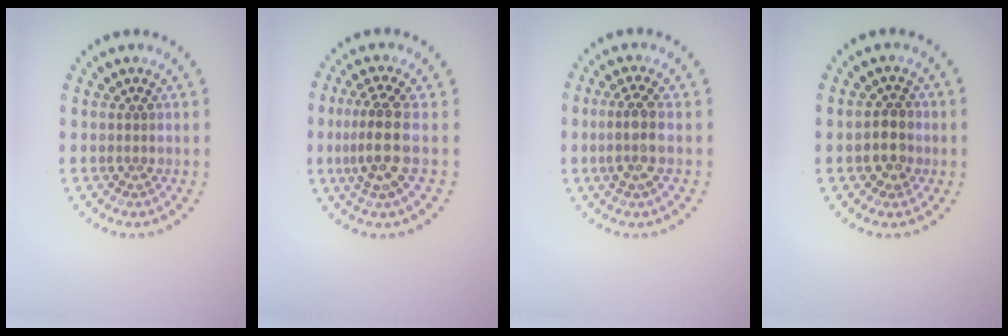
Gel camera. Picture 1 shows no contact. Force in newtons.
{"total": 3.8, "press": 3.2, "slide": 2.0}
{"total": 2.4, "press": 2.2, "slide": 1.1}
{"total": 2.5, "press": 2.4, "slide": 0.6}